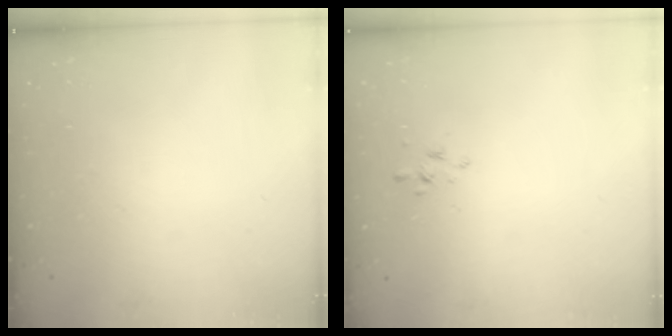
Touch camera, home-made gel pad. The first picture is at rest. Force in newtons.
{"total": 2.0, "press": 1.9, "slide": 0.6}